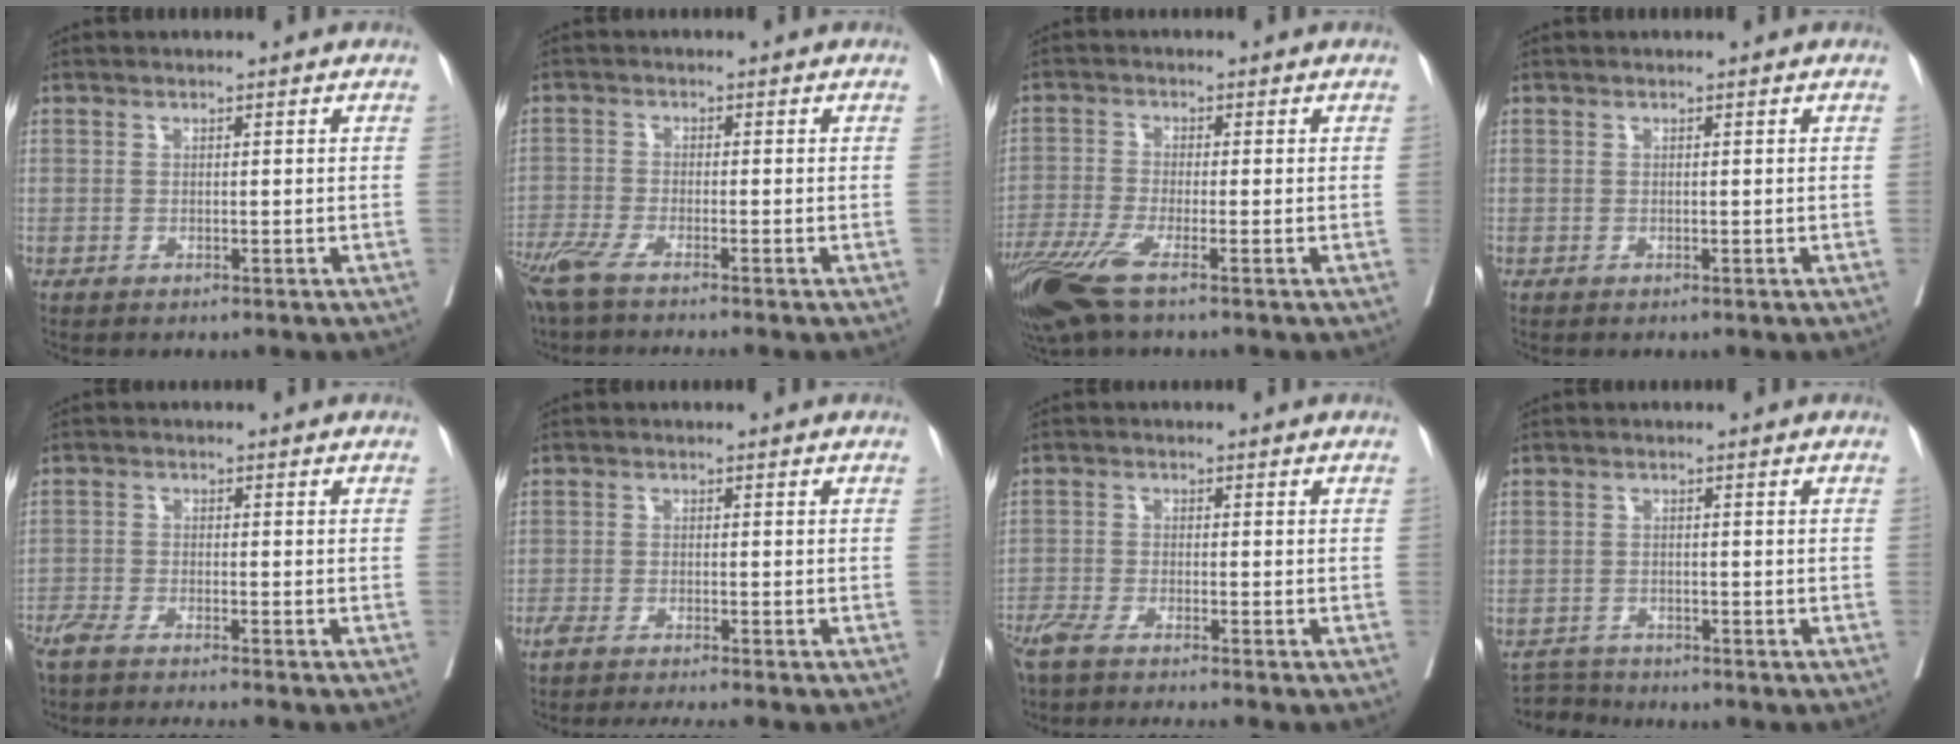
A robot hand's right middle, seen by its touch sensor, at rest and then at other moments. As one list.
[{"total": 6.0, "force": [-4.9, -0.3, 3.5], "torque": [-0.060, -0.015, -0.092]}, {"total": 8.2, "force": [-5.2, 0.8, 6.3], "torque": [-0.123, -0.018, -0.101]}, {"total": 0.0}, {"total": 8.5, "force": [-7.7, -0.5, 3.8], "torque": [-0.044, -0.020, -0.127]}, {"total": 7.5, "force": [-6.6, -0.4, 3.4], "torque": [-0.033, -0.012, -0.102]}, {"total": 8.1, "force": [-7.1, -0.4, 3.8], "torque": [-0.051, -0.020, -0.121]}, {"total": 3.0, "force": [-2.9, 0.1, -0.9], "torque": [0.018, -0.011, -0.051]}]